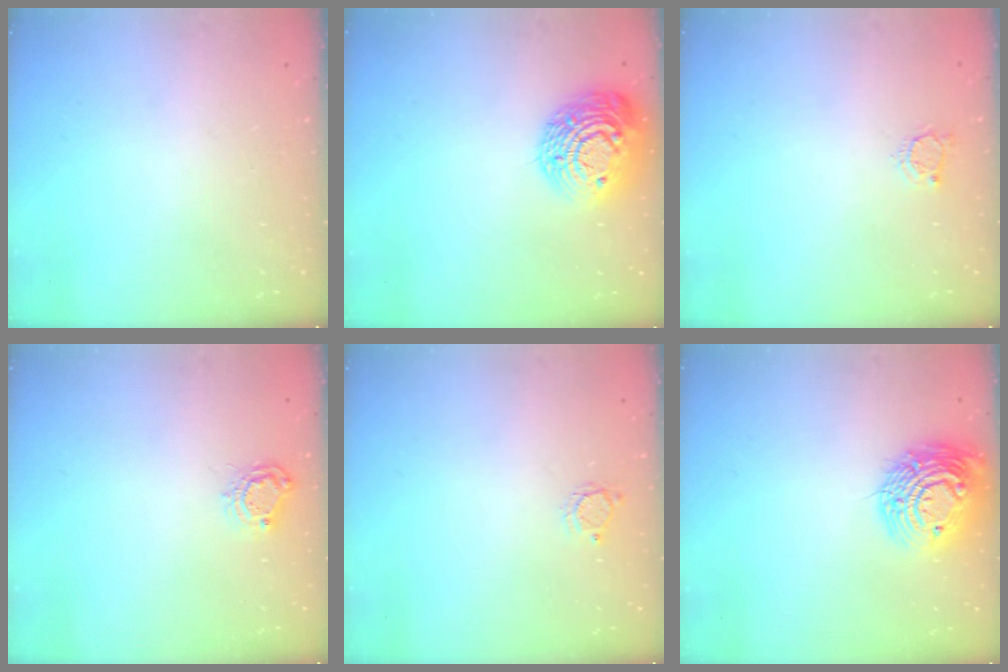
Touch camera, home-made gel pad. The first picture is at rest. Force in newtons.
{"total": 19.0, "press": 18.9, "slide": 1.2}
{"total": 3.0, "press": 3.0, "slide": 0.4}
{"total": 5.9, "press": 5.9, "slide": 0.4}
{"total": 3.0, "press": 3.0, "slide": 0.3}
{"total": 16.7, "press": 16.6, "slide": 1.2}